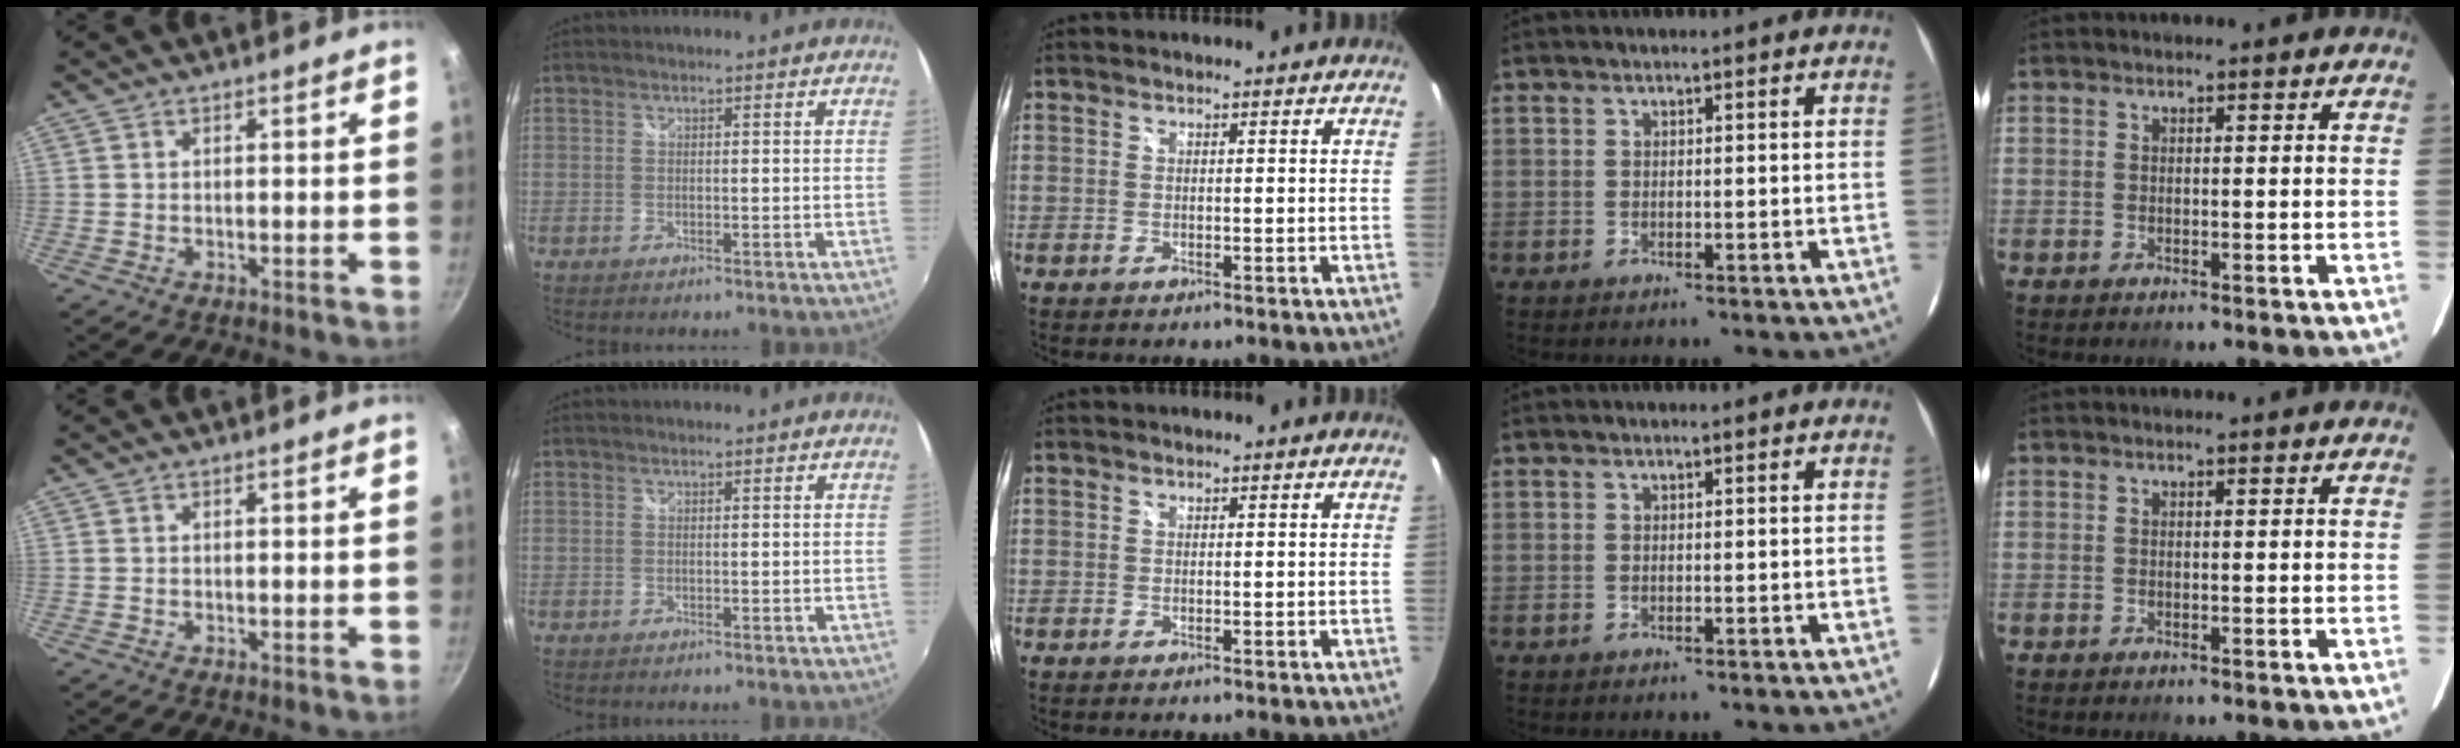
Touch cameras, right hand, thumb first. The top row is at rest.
{}